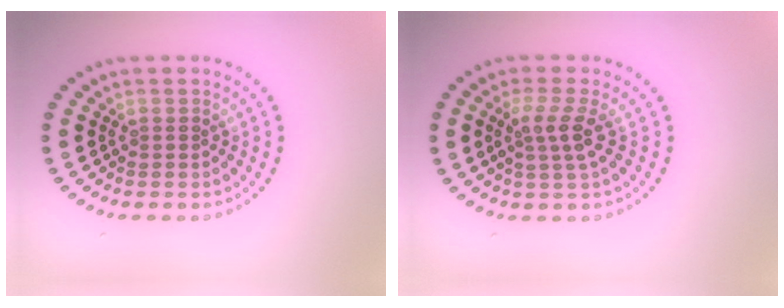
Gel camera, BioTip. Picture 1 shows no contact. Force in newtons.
{"total": 2.4, "press": 1.9, "slide": 1.5}